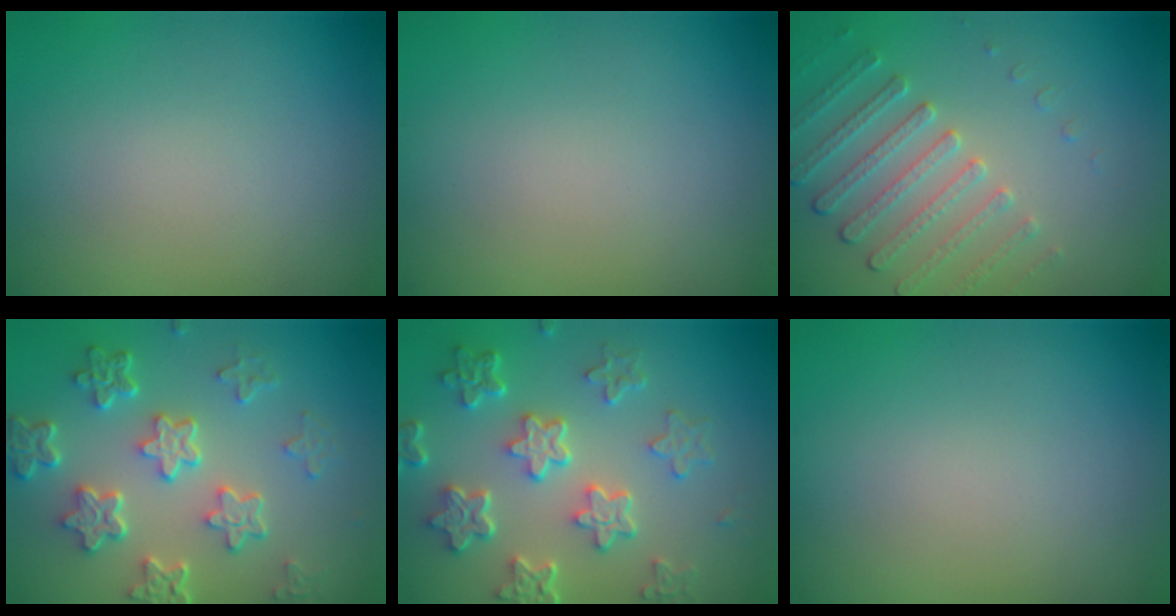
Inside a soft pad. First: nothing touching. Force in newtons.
{"total": 0.0}
{"total": 2.5, "press": 2.2, "slide": 1.3}
{"total": 5.7, "press": 4.4, "slide": 3.7}
{"total": 5.8, "press": 4.4, "slide": 3.8}
{"total": 0.0}